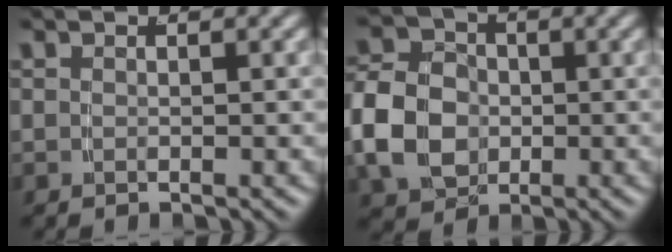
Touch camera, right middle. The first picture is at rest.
{"total": 7.9, "force": [-1.0, 6.6, 4.2], "torque": [-0.096, -0.023, -0.009]}